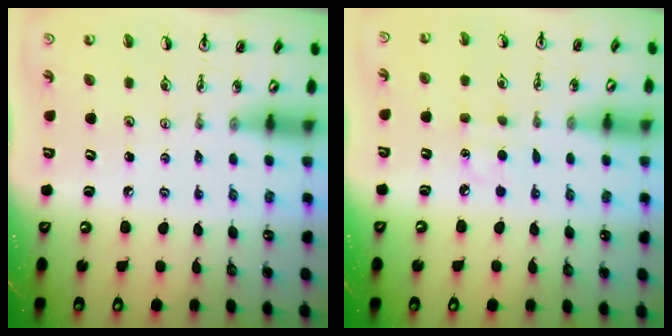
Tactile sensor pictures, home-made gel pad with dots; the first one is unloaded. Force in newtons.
{"total": 4.7, "press": 4.7, "slide": 0.5}